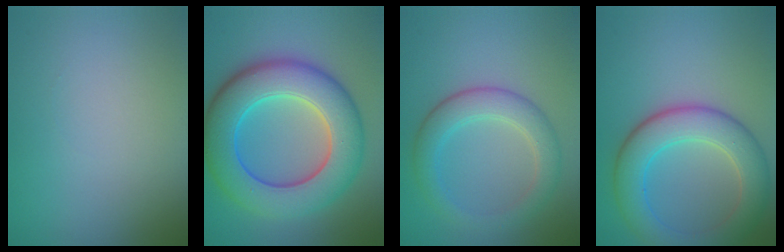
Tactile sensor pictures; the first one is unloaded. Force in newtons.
{"total": 10.9, "press": 10.9, "slide": 0.1}
{"total": 4.0, "press": 4.0, "slide": 0.1}
{"total": 6.9, "press": 6.9, "slide": 0.4}